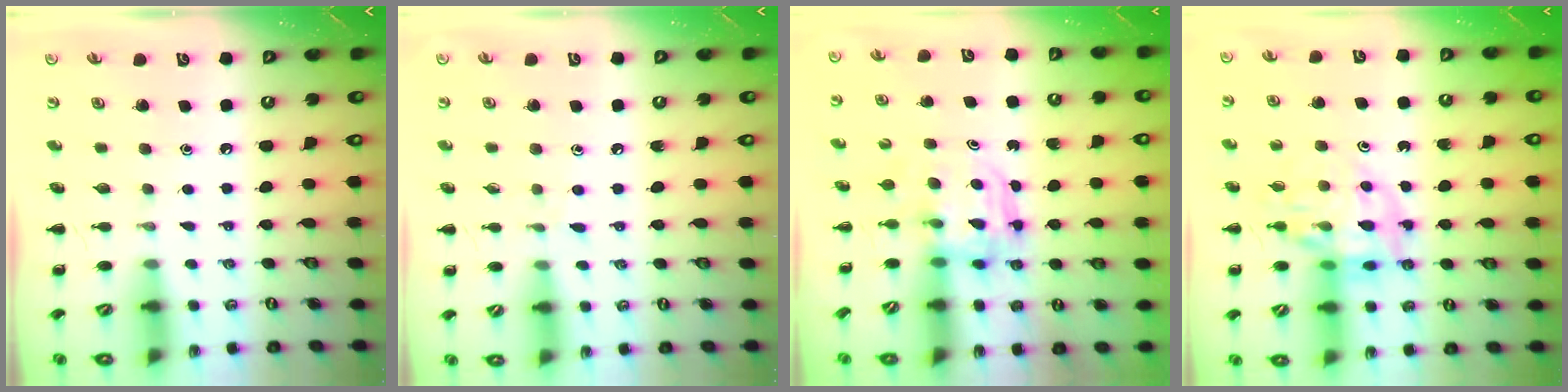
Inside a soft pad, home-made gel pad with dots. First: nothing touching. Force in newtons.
{"total": 5.6, "press": 5.0, "slide": 2.4}
{"total": 3.8, "press": 3.8, "slide": 0.2}
{"total": 11.9, "press": 11.5, "slide": 3.1}